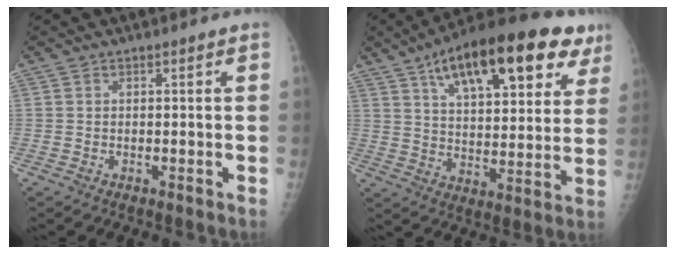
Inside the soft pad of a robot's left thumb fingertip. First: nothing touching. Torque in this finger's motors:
{"motor_torque": [0.92, 0.98, 1.57, -1.20, 0.13]}